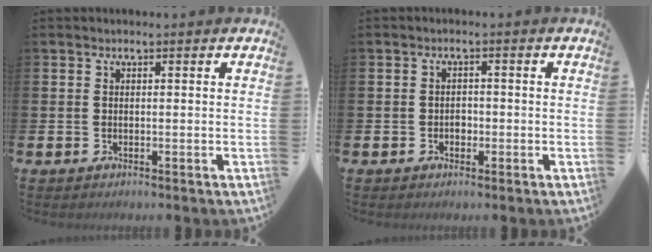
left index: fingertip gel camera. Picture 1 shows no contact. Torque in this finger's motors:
{"motor_torque": [-0.02, 0.06, 0.00, 0.04]}